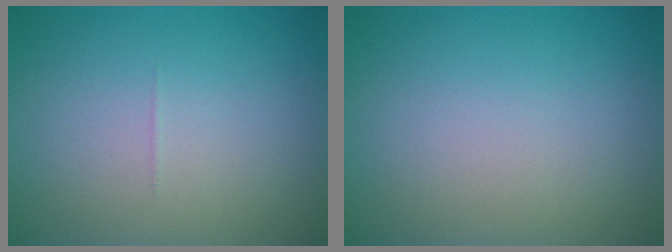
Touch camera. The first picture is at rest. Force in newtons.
{"total": 0.0}